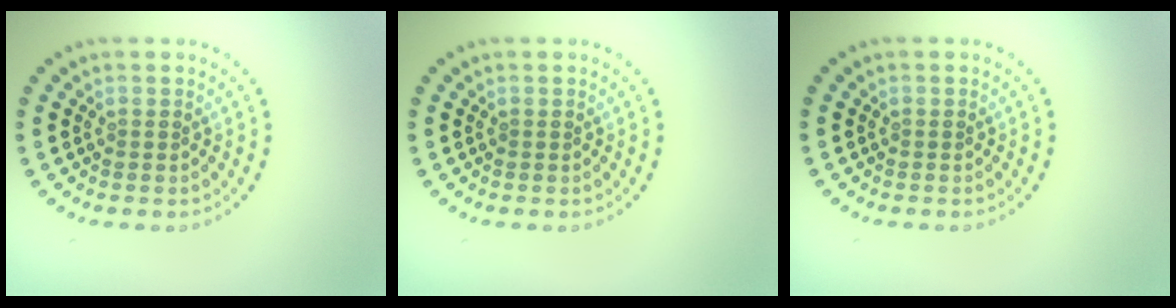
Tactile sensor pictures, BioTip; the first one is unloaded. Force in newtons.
{"total": 0.0}
{"total": 0.0}